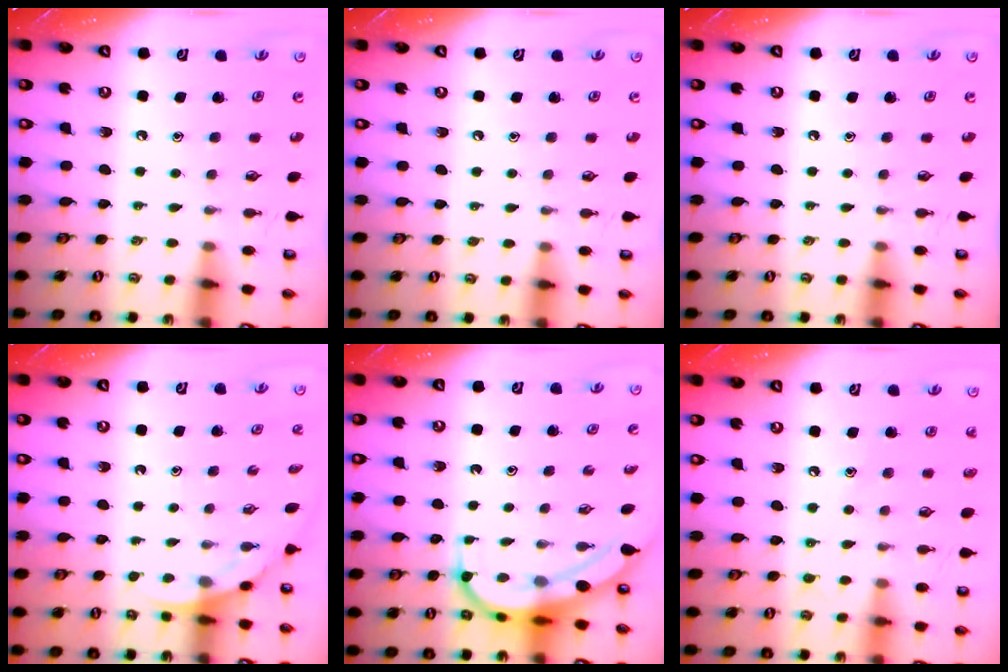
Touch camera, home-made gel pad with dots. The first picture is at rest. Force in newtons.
{"total": 3.5, "press": 3.5, "slide": 0.4}
{"total": 0.0}
{"total": 2.6, "press": 2.6, "slide": 0.1}
{"total": 7.0, "press": 6.9, "slide": 0.8}
{"total": 8.0, "press": 7.9, "slide": 0.6}